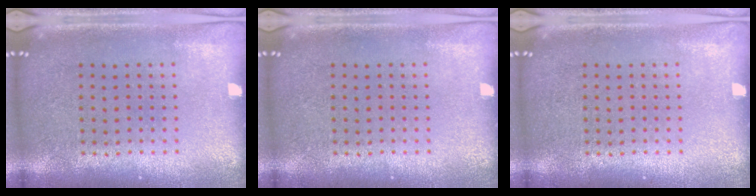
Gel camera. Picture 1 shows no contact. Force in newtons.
{"total": 0.0}
{"total": 0.0}